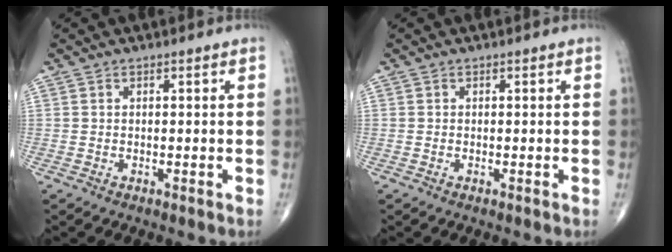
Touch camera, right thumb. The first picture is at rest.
{"total": 0.0}